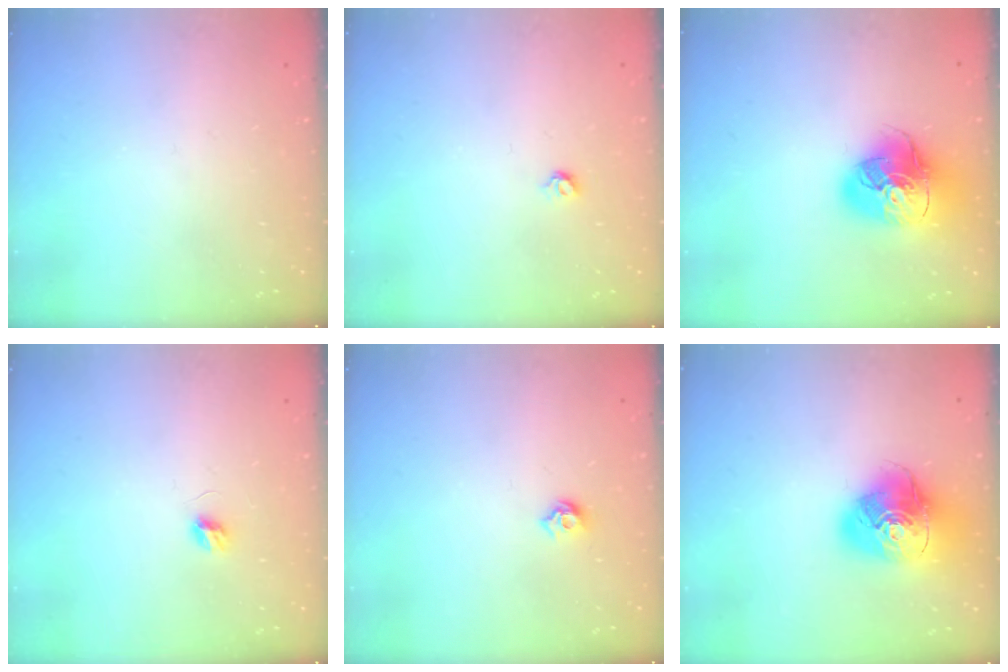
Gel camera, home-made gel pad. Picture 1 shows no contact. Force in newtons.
{"total": 4.0, "press": 3.9, "slide": 0.7}
{"total": 17.8, "press": 17.6, "slide": 2.6}
{"total": 4.6, "press": 4.6, "slide": 0.5}
{"total": 5.9, "press": 5.8, "slide": 1.0}
{"total": 16.2, "press": 16.0, "slide": 2.1}